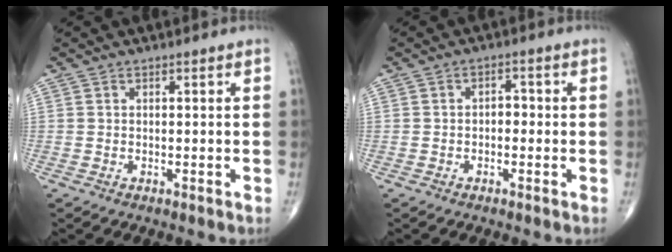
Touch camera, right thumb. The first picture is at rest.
{"total": 2.3, "force": [-0.4, 1.5, 1.7], "torque": [-0.013, 0.010, -0.011]}